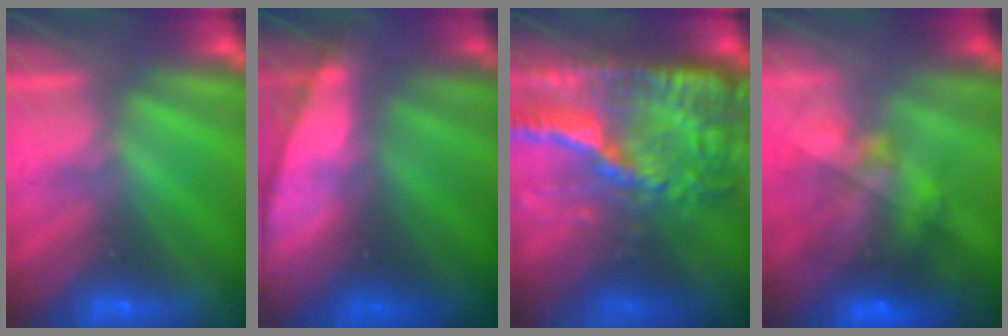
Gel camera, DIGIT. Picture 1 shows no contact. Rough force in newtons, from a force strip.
{"total": 8.7}
{"total": 6.1}
{"total": 8.8}